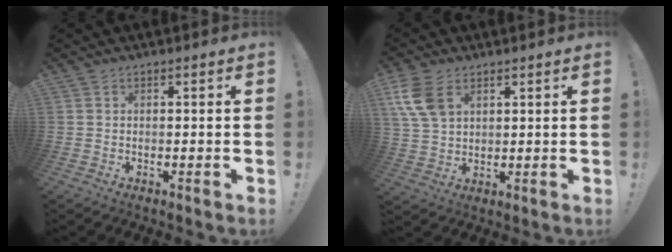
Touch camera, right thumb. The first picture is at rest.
{"total": 9.8, "force": [4.4, 6.2, 6.2], "torque": [-0.125, -0.004, 0.087]}